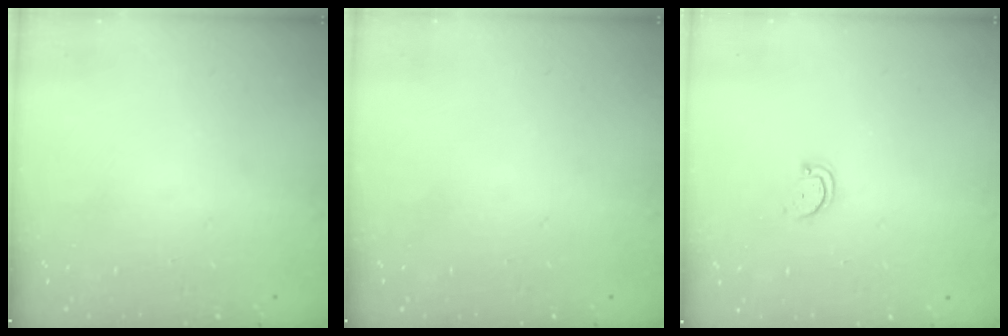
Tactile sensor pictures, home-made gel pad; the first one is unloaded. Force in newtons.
{"total": 0.0}
{"total": 2.9, "press": 2.9, "slide": 0.4}